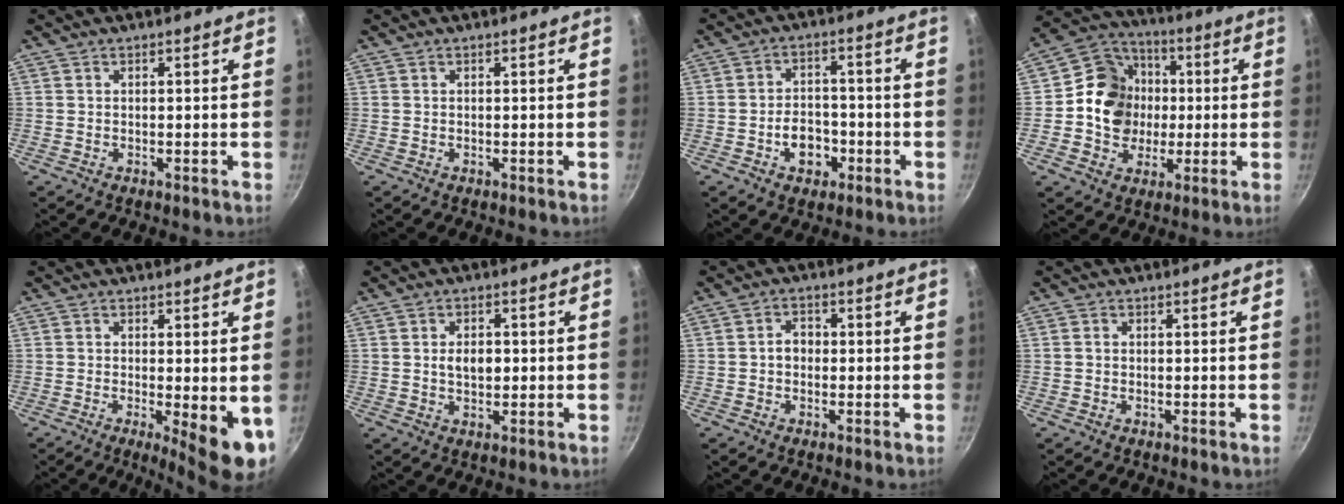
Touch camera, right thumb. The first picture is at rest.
{"total": 0.0}
{"total": 6.9, "force": [-2.7, 4.9, 4.1], "torque": [-0.044, 0.024, -0.044]}
{"total": 14.3, "force": [0.0, 12.7, 6.5], "torque": [-0.080, 0.023, -0.014]}
{"total": 8.5, "force": [-1.5, 2.3, 8.1], "torque": [-0.097, -0.009, -0.013]}
{"total": 4.6, "force": [0.2, 3.0, 3.5], "torque": [-0.043, 0.002, 0.000]}
{"total": 3.1, "force": [-0.3, 2.4, 1.8], "torque": [-0.011, 0.013, -0.007]}
{"total": 0.7, "force": [-0.1, 0.6, 0.3], "torque": [-0.005, 0.003, -0.002]}